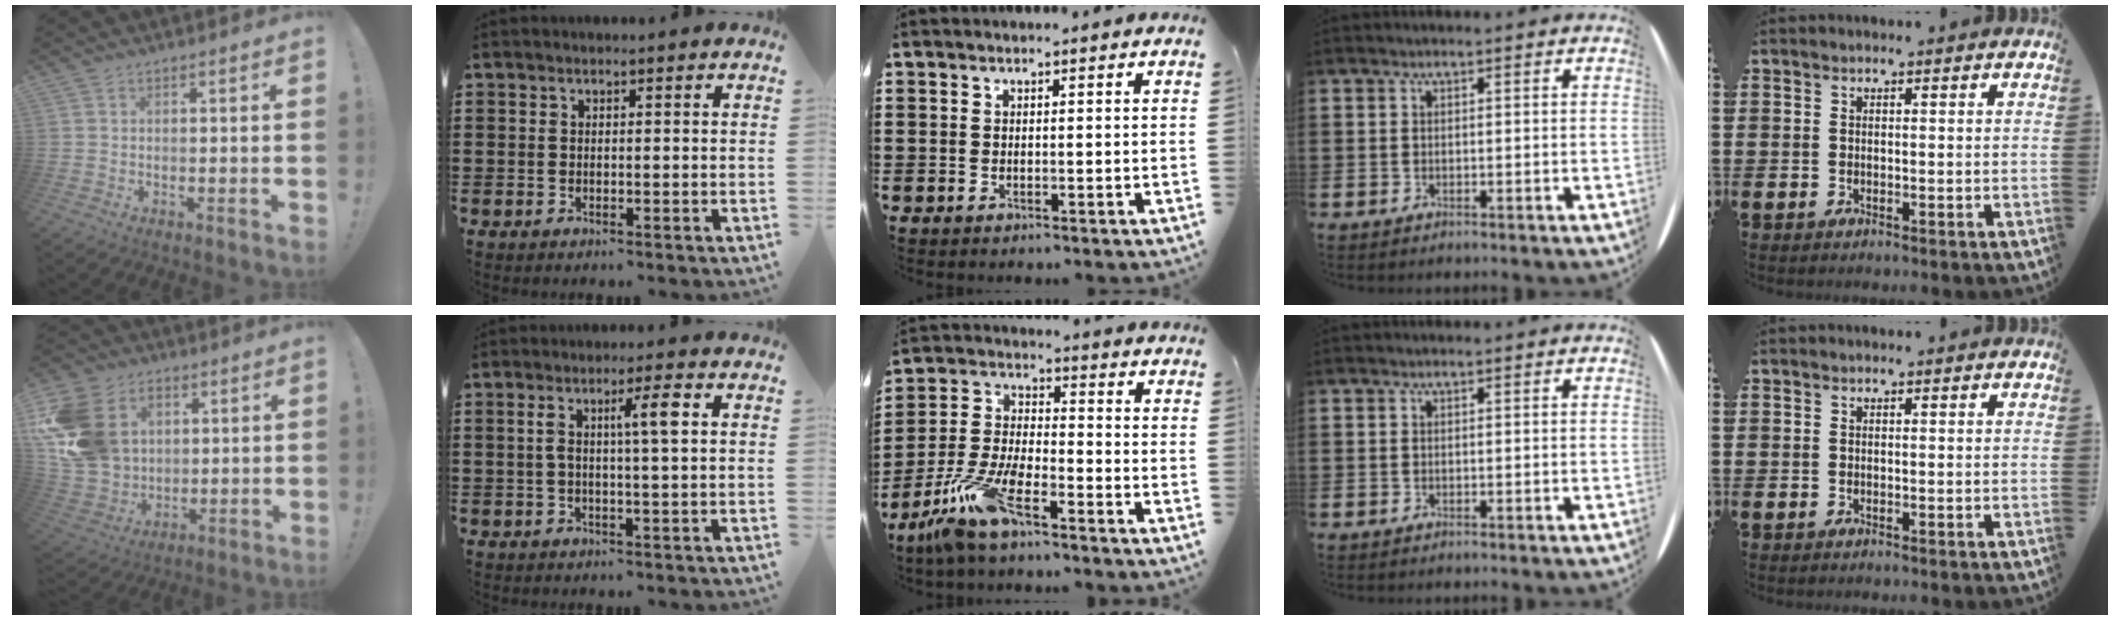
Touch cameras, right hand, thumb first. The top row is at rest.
{"thumb": {"total": 20.6, "force": [5.0, 16.3, 11.6], "torque": [-0.216, -0.009, 0.106]}, "index": {"total": 5.1, "force": [1.0, 0.5, 5.0], "torque": [-0.089, 0.000, 0.008]}, "middle": {"total": 9.6, "force": [-7.3, 1.8, 6.0], "torque": [-0.152, -0.007, -0.149]}}